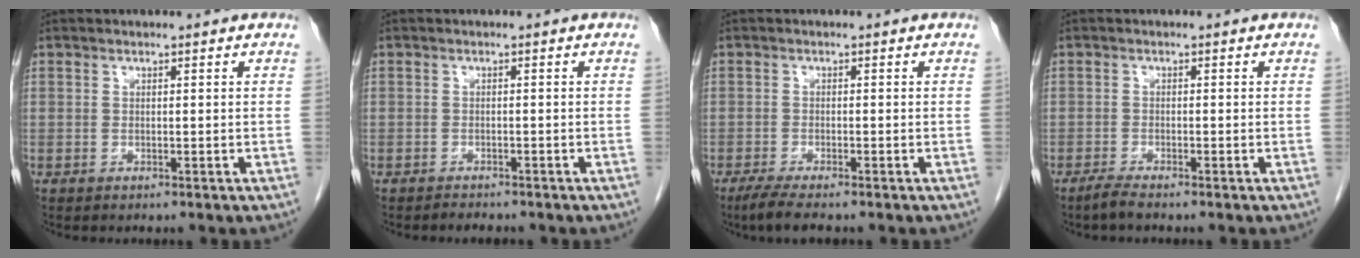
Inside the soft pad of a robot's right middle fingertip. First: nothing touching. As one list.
[{"total": 1.6, "force": [-1.5, 0.4, 0.3], "torque": [-0.008, -0.004, -0.019]}, {"total": 4.1, "force": [-3.2, 0.4, 2.6], "torque": [-0.050, -0.011, -0.054]}, {"total": 1.8, "force": [-1.6, -0.1, 0.9], "torque": [-0.028, -0.006, -0.033]}]